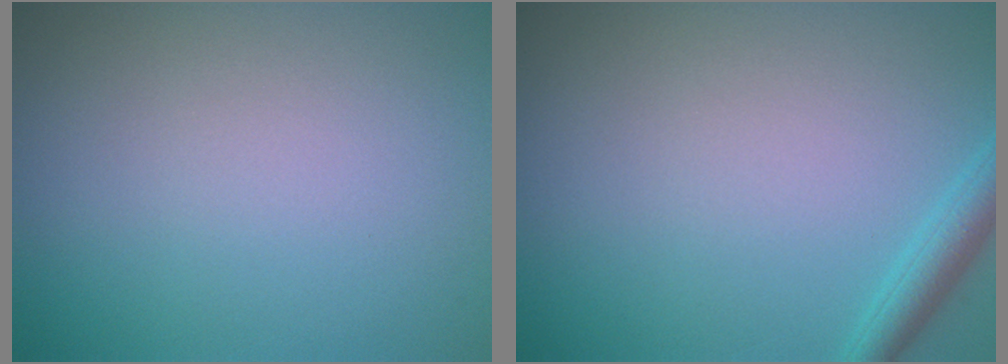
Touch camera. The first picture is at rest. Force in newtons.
{"total": 2.0, "press": 2.0, "slide": 0.1}